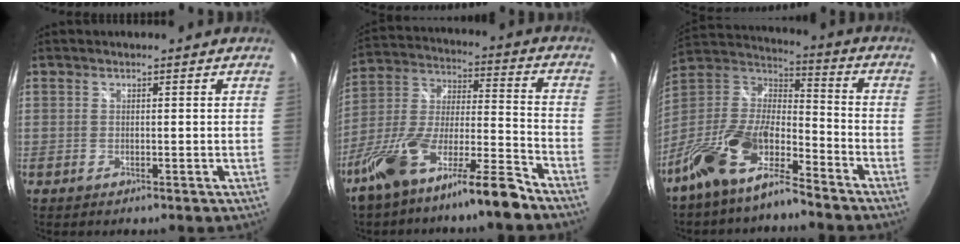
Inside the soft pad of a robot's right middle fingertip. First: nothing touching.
{"total": 15.9, "force": [-11.5, 1.9, 10.8], "torque": [-0.213, -0.003, -0.210]}
{"total": 15.3, "force": [-10.7, 5.3, 9.5], "torque": [-0.200, -0.003, -0.209]}